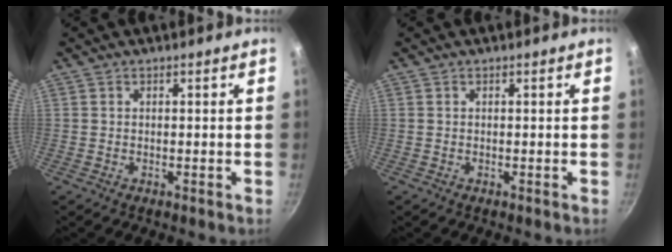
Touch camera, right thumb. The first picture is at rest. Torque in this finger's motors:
{"motor_torque": [-0.10, 0.10, 0.39, 0.39, 0.00]}